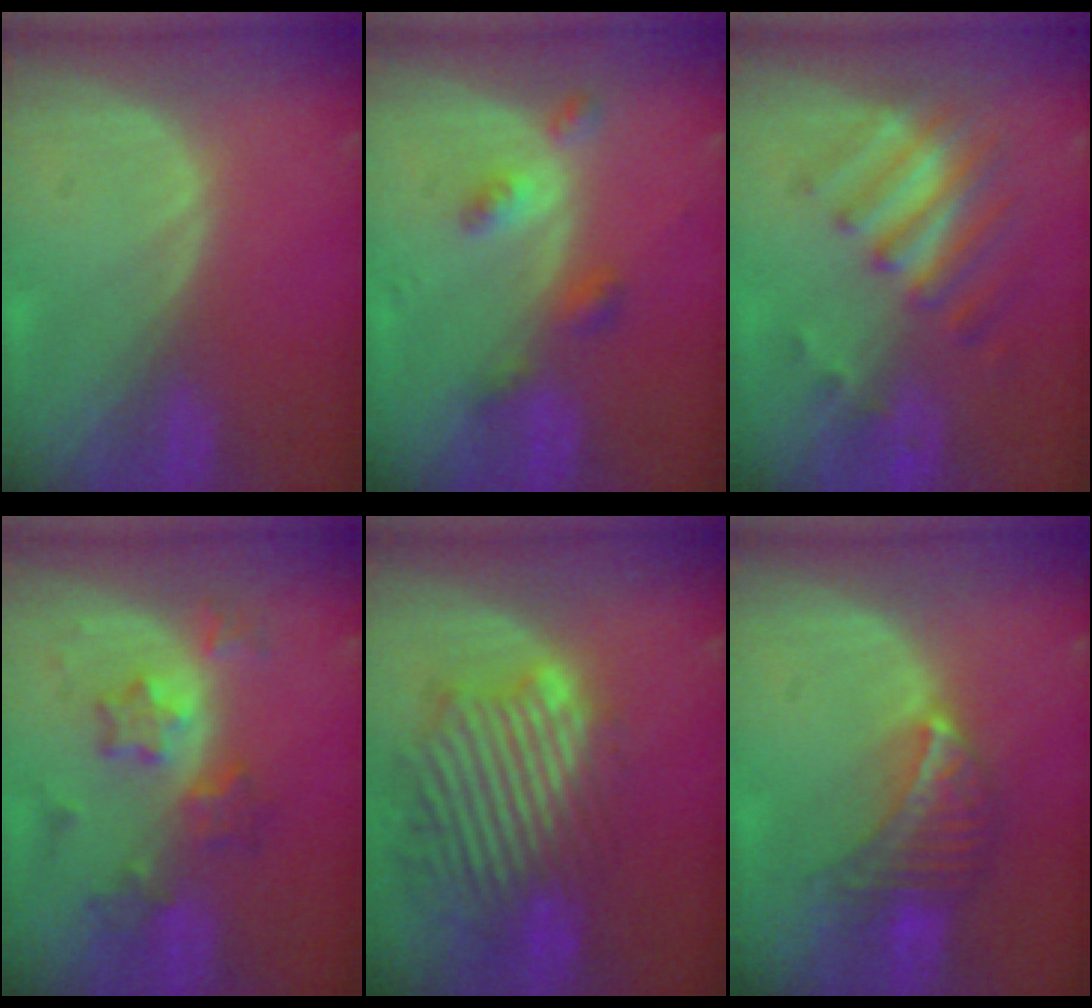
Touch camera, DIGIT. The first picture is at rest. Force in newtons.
{"total": 4.5, "press": 4.1, "slide": 1.8}
{"total": 7.8, "press": 7.0, "slide": 3.4}
{"total": 6.4, "press": 6.4, "slide": 0.2}
{"total": 11.7, "press": 10.7, "slide": 5.0}
{"total": 7.0, "press": 6.4, "slide": 2.9}